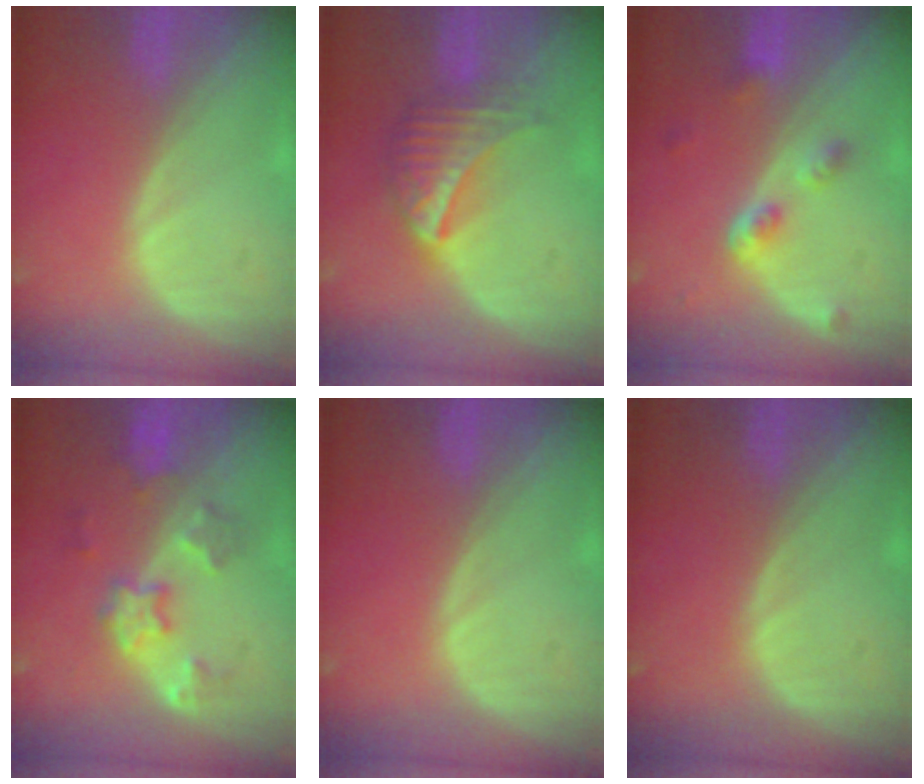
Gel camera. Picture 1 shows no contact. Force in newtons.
{"total": 7.5, "press": 6.6, "slide": 3.6}
{"total": 4.0, "press": 4.0, "slide": 0.4}
{"total": 5.9, "press": 5.7, "slide": 1.8}
{"total": 0.0}
{"total": 0.0}